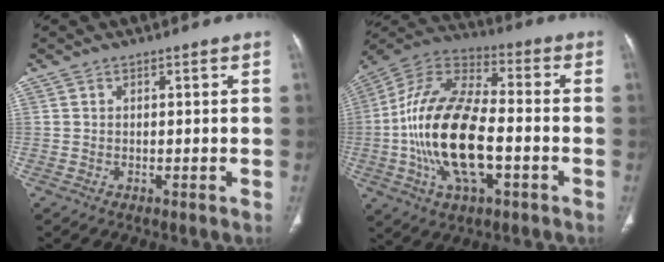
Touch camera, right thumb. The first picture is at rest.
{"total": 21.6, "force": [-3.8, 10.4, 18.6], "torque": [-0.365, 0.027, -0.068]}